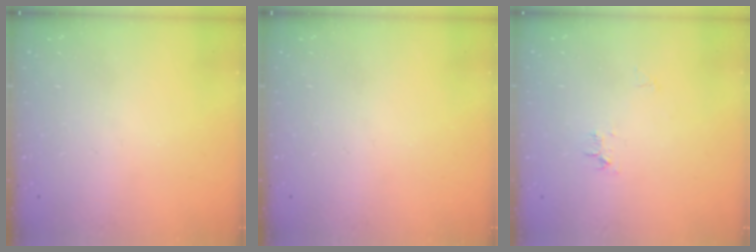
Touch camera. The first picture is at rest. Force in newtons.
{"total": 0.0}
{"total": 6.0, "press": 5.9, "slide": 0.6}